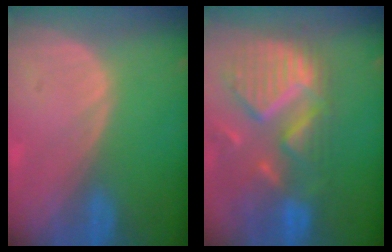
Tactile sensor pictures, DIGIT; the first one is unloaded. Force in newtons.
{"total": 12.9, "press": 10.9, "slide": 7.0}